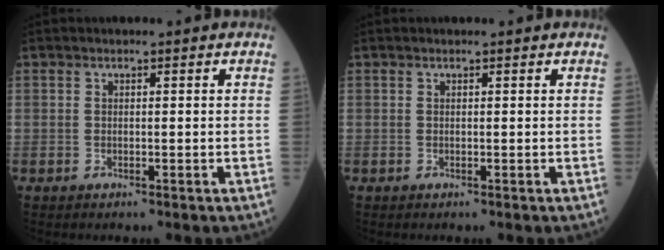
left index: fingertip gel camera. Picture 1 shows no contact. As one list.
[{"total": 0.0}]